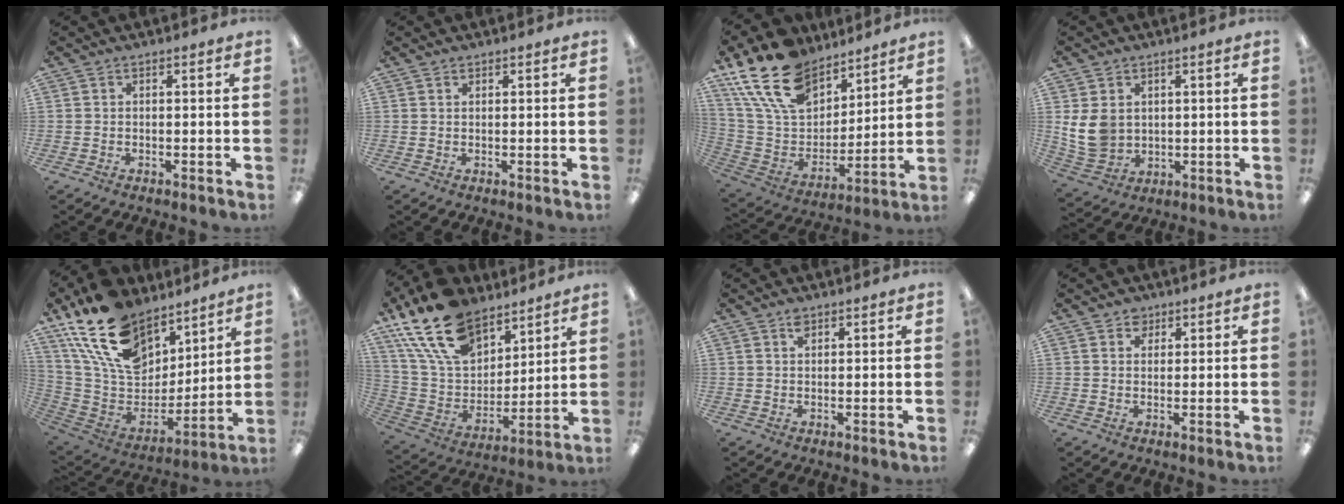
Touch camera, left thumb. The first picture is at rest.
{"total": 0.6, "force": [0.6, 0.3, 0.2], "torque": [-0.004, 0.000, 0.010]}
{"total": 20.6, "force": [14.1, 11.6, 9.5], "torque": [-0.194, -0.075, 0.266]}
{"total": 8.2, "force": [1.8, 6.7, 4.4], "torque": [-0.109, 0.003, 0.039]}
{"total": 22.1, "force": [13.9, 13.0, 11.3], "torque": [-0.238, -0.074, 0.258]}
{"total": 21.1, "force": [14.3, 11.8, 10.2], "torque": [-0.212, -0.075, 0.265]}
{"total": 1.7, "force": [1.2, 0.8, 0.9], "torque": [-0.012, -0.005, 0.020]}
{"total": 2.8, "force": [1.8, 2.0, 0.4], "torque": [0.003, -0.005, 0.031]}